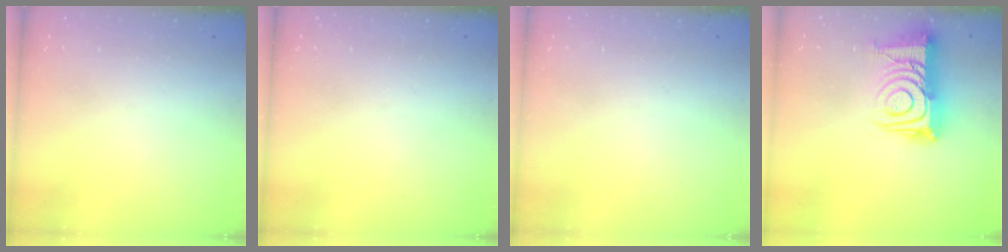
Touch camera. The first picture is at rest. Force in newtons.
{"total": 0.0}
{"total": 1.8, "press": 1.7, "slide": 0.1}
{"total": 17.3, "press": 17.2, "slide": 1.3}